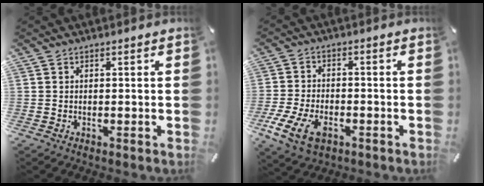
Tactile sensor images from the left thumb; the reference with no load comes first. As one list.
[{"total": 9.7, "force": [-4.3, 6.0, 6.4], "torque": [-0.141, 0.009, -0.077]}]